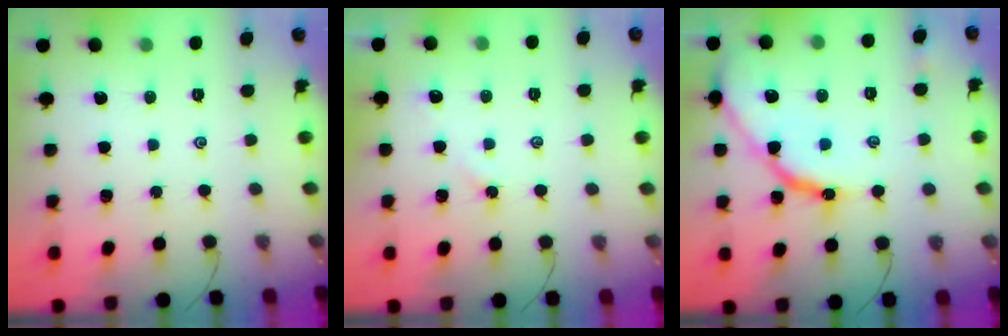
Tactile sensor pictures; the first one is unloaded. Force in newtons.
{"total": 2.2, "press": 2.2, "slide": 0.4}
{"total": 12.0, "press": 12.0, "slide": 1.1}